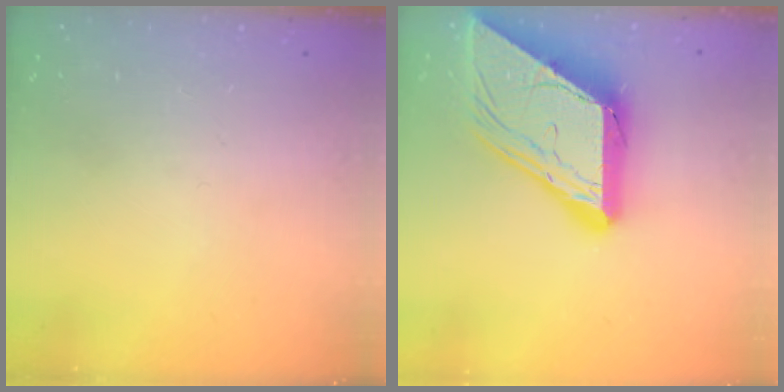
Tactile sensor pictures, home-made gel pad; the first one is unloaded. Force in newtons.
{"total": 17.5, "press": 17.4, "slide": 1.7}